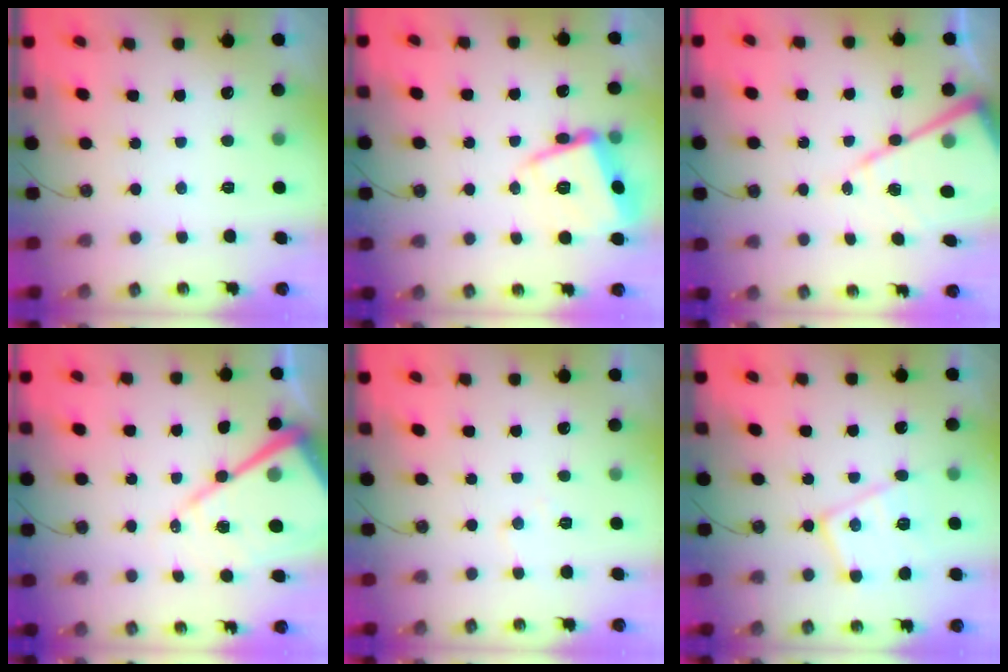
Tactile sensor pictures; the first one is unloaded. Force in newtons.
{"total": 17.3, "press": 17.3, "slide": 0.2}
{"total": 16.8, "press": 16.8, "slide": 1.4}
{"total": 18.2, "press": 18.2, "slide": 1.6}
{"total": 5.8, "press": 5.7, "slide": 0.9}
{"total": 15.0, "press": 14.9, "slide": 1.4}